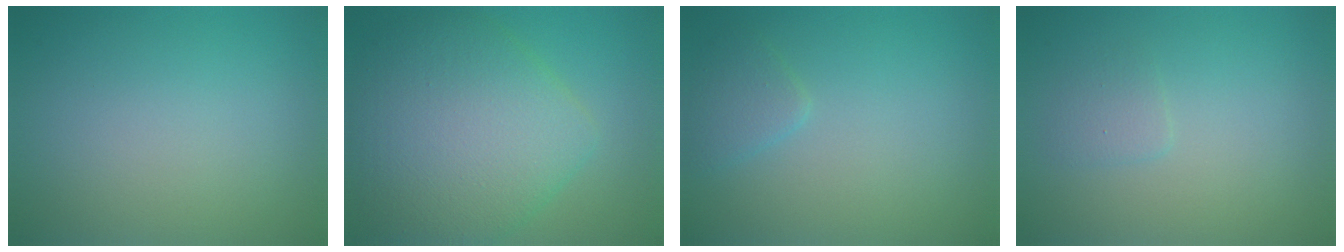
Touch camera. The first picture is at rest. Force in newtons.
{"total": 9.3, "press": 9.3, "slide": 0.3}
{"total": 1.6, "press": 1.6, "slide": 0.1}
{"total": 1.1, "press": 1.1, "slide": 0.1}